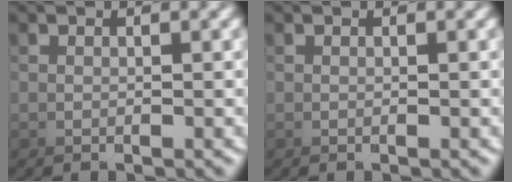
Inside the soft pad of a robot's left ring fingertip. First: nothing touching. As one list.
[{"total": 0.0}]